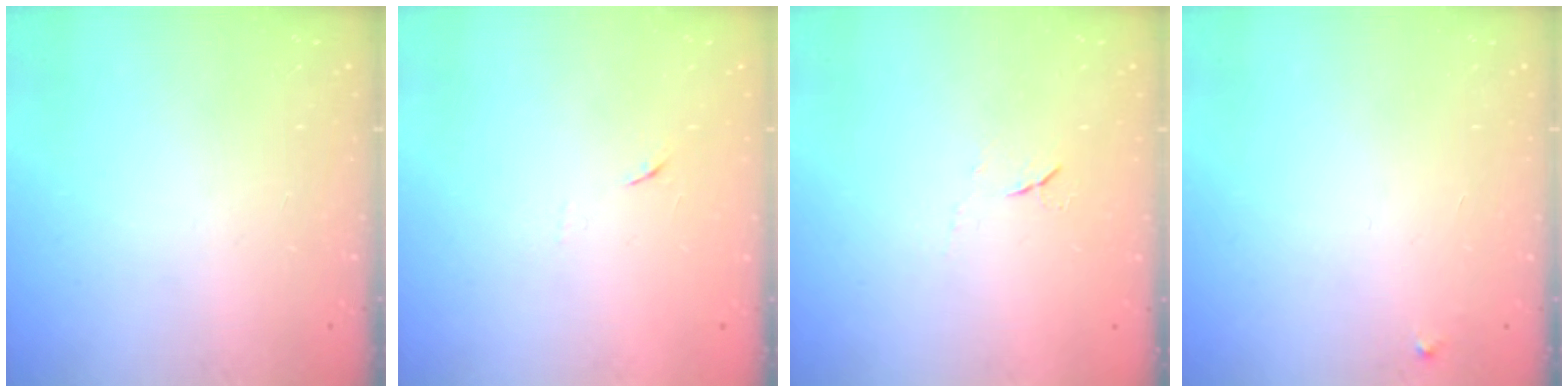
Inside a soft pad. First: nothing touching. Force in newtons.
{"total": 5.2, "press": 5.1, "slide": 0.7}
{"total": 4.6, "press": 4.6, "slide": 0.7}
{"total": 2.3, "press": 2.3, "slide": 0.2}